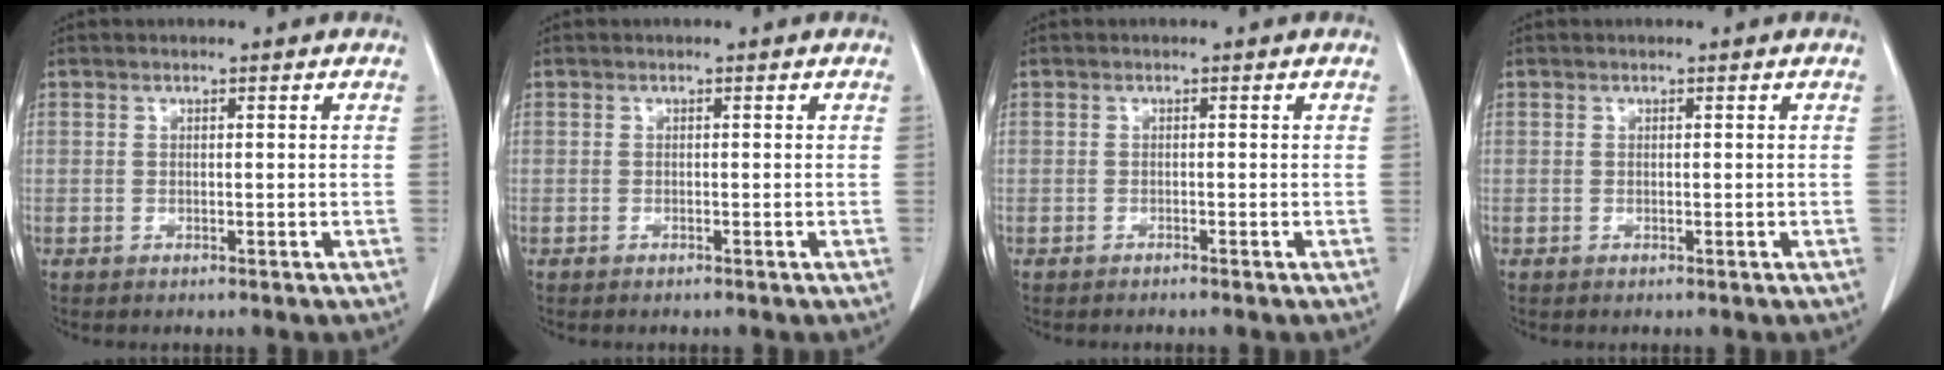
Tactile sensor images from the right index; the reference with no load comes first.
{"total": 0.0}
{"total": 0.8, "force": [-0.7, -0.1, 0.3], "torque": [-0.007, 0.000, -0.011]}
{"total": 0.0}